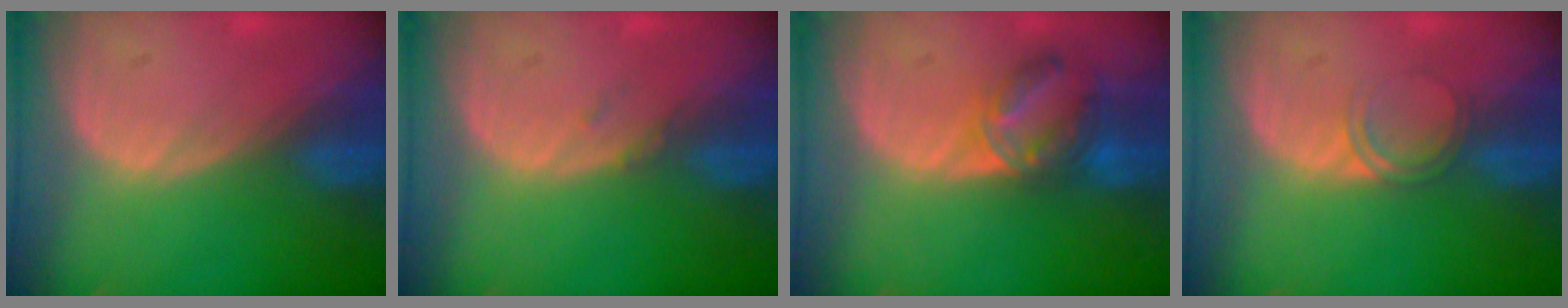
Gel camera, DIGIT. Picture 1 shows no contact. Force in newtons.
{"total": 0.8, "press": 0.8, "slide": 0.1}
{"total": 7.1, "press": 6.1, "slide": 3.6}
{"total": 2.4, "press": 2.4, "slide": 0.2}